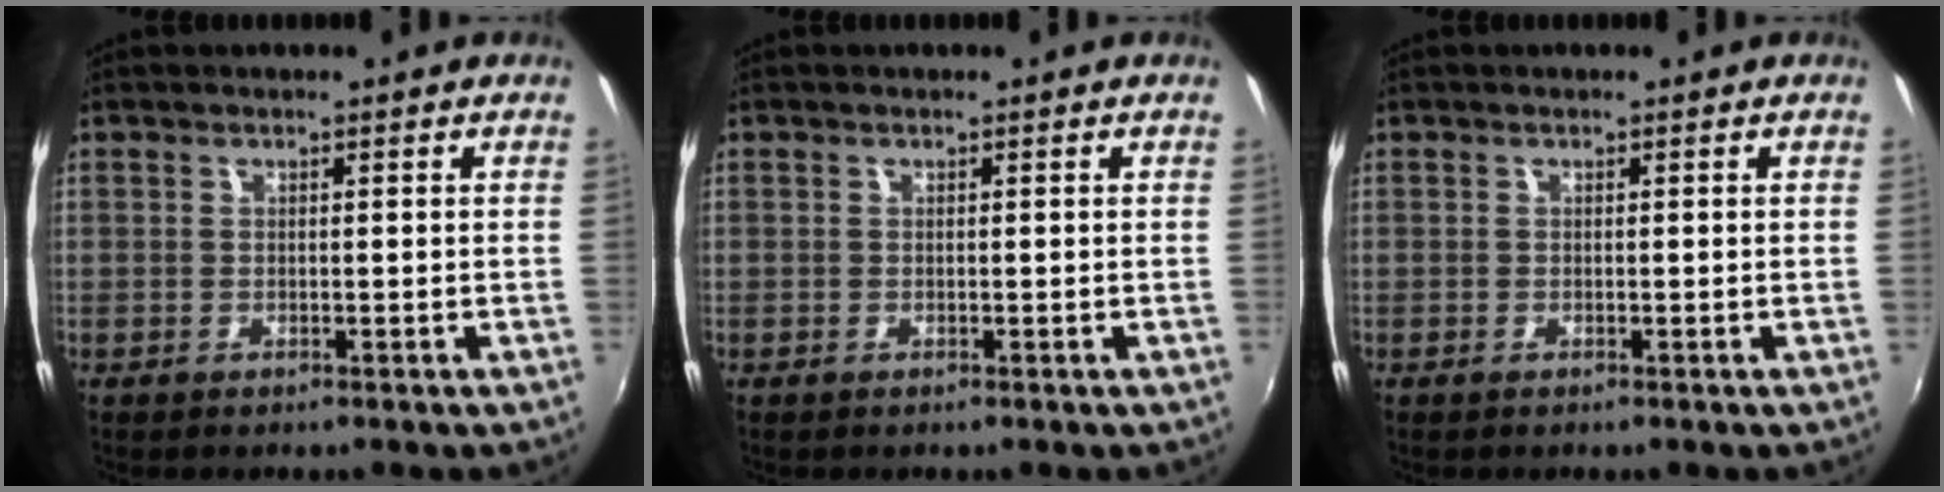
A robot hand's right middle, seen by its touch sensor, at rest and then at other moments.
{"total": 0.0}
{"total": 0.0}